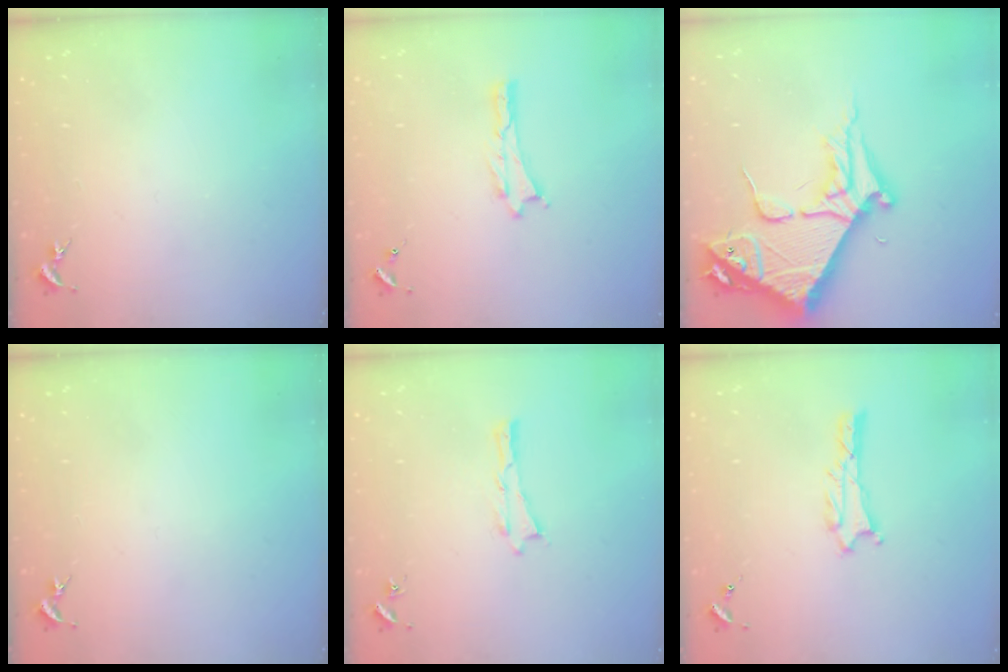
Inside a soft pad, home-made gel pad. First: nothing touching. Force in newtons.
{"total": 0.0}
{"total": 10.1, "press": 10.0, "slide": 1.1}
{"total": 0.0}
{"total": 0.0}
{"total": 1.0, "press": 1.0, "slide": 0.1}